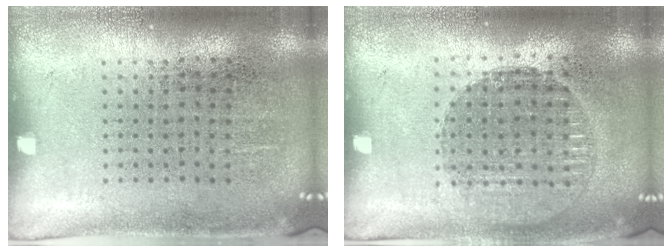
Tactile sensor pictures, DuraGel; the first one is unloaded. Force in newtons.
{"total": 1.4, "press": 1.3, "slide": 0.6}